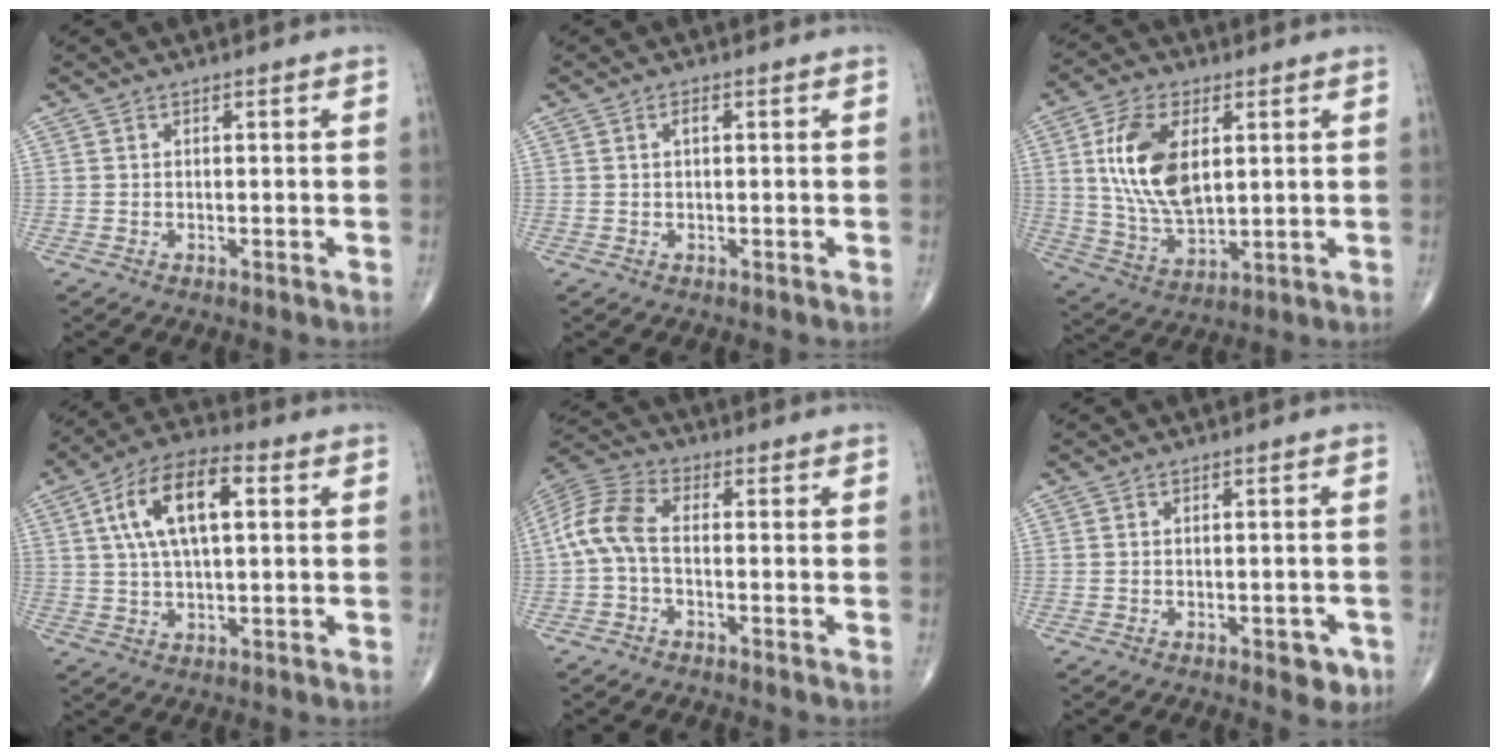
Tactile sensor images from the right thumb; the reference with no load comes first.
{"total": 1.2, "force": [0.3, 0.5, 1.1], "torque": [-0.018, 0.003, 0.003]}
{"total": 14.7, "force": [3.3, 7.9, 11.9], "torque": [-0.222, -0.013, 0.070]}
{"total": 13.5, "force": [3.4, 6.1, 11.6], "torque": [-0.210, 0.020, 0.056]}
{"total": 8.1, "force": [-1.0, 4.3, 6.8], "torque": [-0.151, 0.025, -0.033]}
{"total": 3.6, "force": [-1.7, 1.8, 2.6], "torque": [-0.016, 0.006, -0.017]}